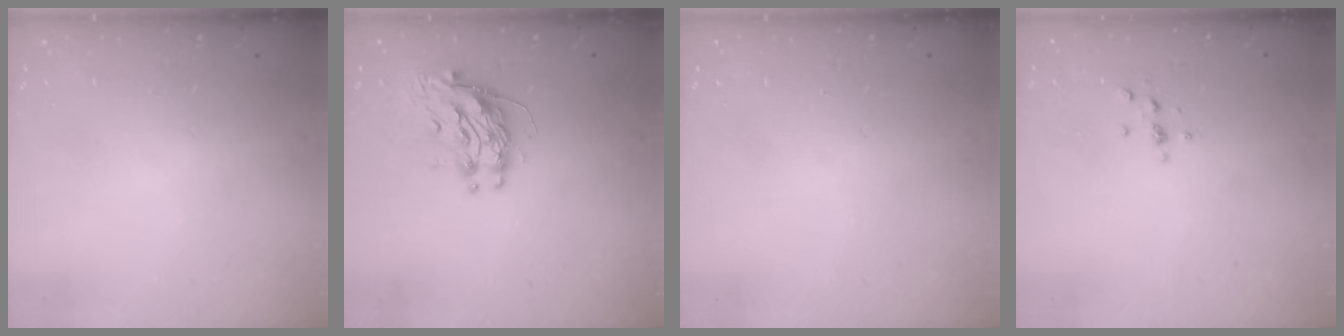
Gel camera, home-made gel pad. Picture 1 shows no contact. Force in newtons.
{"total": 10.4, "press": 10.4, "slide": 0.9}
{"total": 0.0}
{"total": 2.3, "press": 2.2, "slide": 0.2}